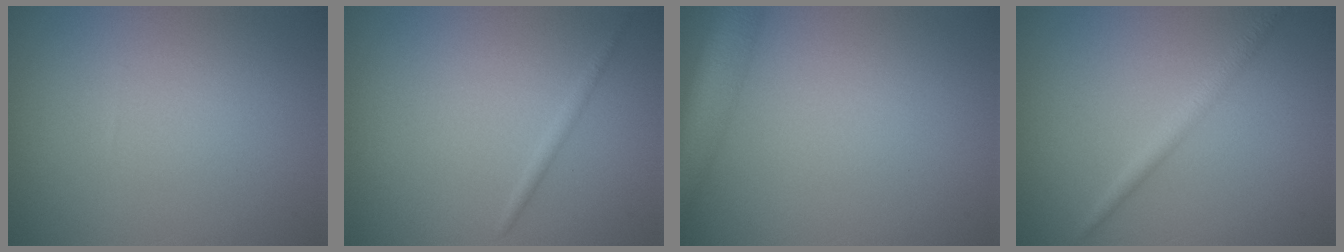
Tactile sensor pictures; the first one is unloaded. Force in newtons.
{"total": 0.9, "press": 0.9, "slide": 0.1}
{"total": 5.7, "press": 5.7, "slide": 0.2}
{"total": 1.8, "press": 1.8, "slide": 0.1}